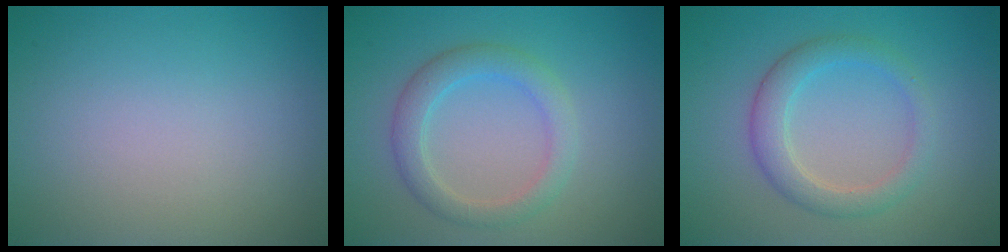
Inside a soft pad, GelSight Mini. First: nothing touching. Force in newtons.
{"total": 3.1, "press": 3.1, "slide": 0.3}
{"total": 3.3, "press": 3.3, "slide": 0.2}